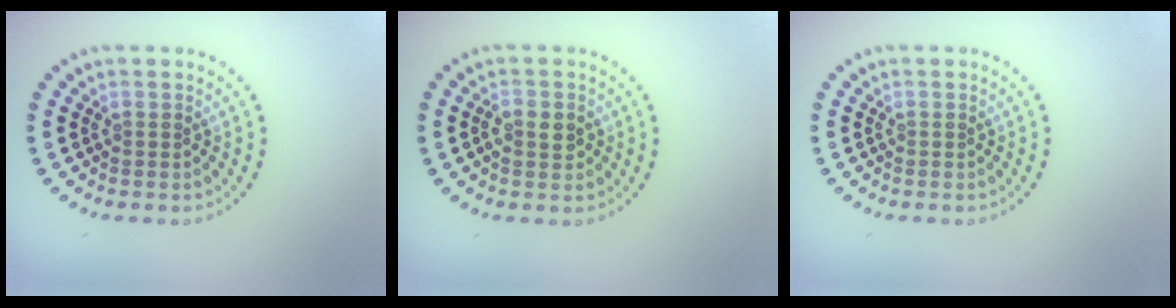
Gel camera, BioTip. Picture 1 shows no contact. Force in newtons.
{"total": 2.1, "press": 2.0, "slide": 0.3}
{"total": 0.0}